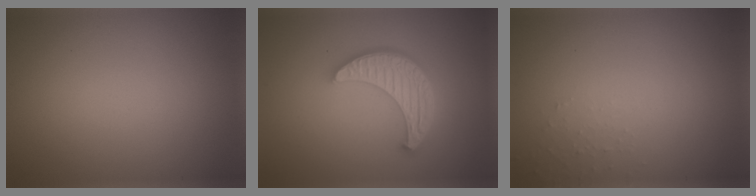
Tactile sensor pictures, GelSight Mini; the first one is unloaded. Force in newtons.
{"total": 5.5, "press": 4.2, "slide": 3.6}
{"total": 1.1, "press": 1.0, "slide": 0.2}